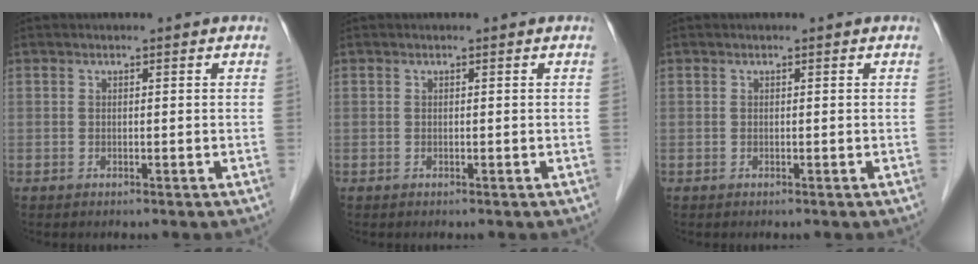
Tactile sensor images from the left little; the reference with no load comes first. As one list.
[{"total": 0.0}, {"total": 0.0}]